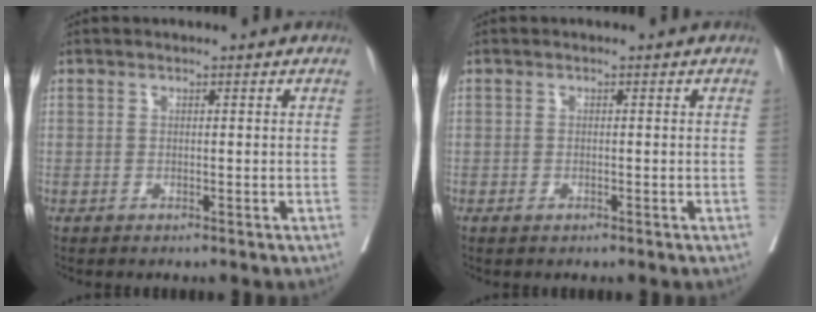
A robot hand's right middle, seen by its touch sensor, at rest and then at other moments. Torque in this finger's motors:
{"motor_torque": [0.25, -0.25, -0.02, -0.01]}